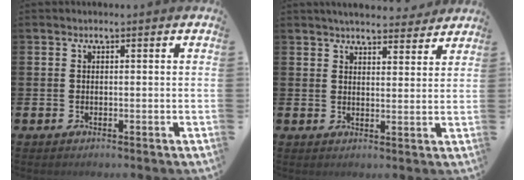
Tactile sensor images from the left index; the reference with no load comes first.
{"total": 4.6, "force": [4.5, 0.6, 0.6], "torque": [-0.009, -0.023, 0.079]}